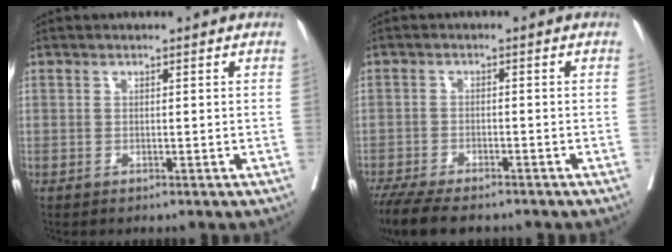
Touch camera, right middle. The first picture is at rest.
{"total": 10.3, "force": [-8.4, 2.8, 5.3], "torque": [-0.084, -0.016, -0.132]}